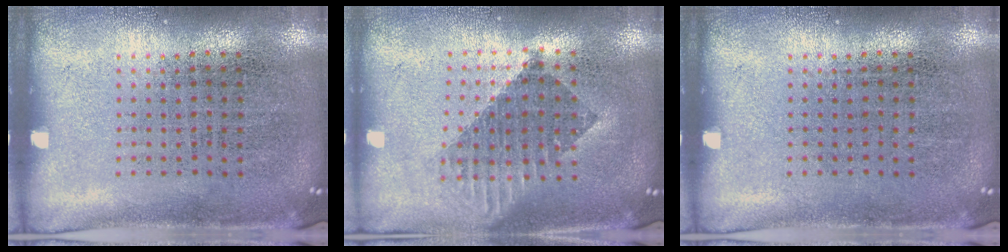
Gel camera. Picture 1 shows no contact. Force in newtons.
{"total": 1.6, "press": 1.4, "slide": 0.9}
{"total": 0.0}